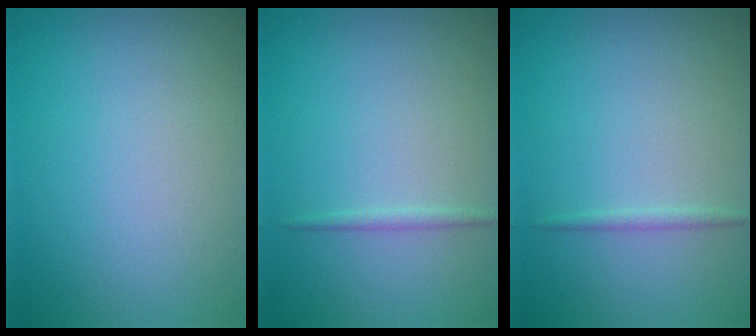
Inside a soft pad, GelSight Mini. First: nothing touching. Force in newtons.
{"total": 0.7, "press": 0.7, "slide": 0.0}
{"total": 0.7, "press": 0.7, "slide": 0.0}